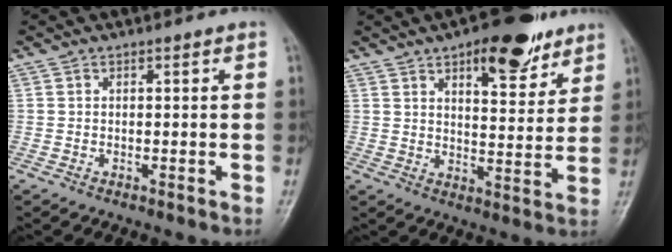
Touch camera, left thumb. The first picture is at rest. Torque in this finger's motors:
{"motor_torque": [-0.10, 0.10, -0.25, -0.35, 0.15]}